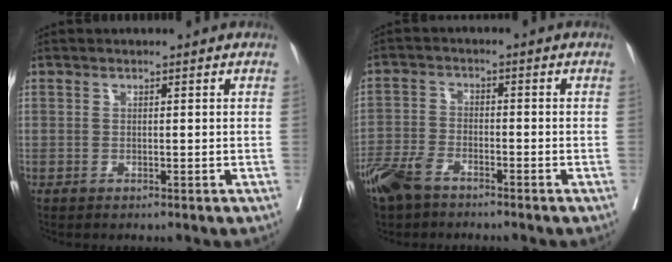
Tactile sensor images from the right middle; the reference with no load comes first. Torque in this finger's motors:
{"motor_torque": [1.11, -1.03, 0.44, 0.21]}